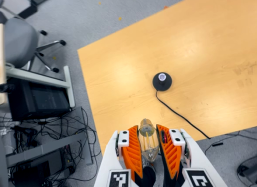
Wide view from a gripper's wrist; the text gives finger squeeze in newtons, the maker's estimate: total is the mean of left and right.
{"total": 20.7, "left": 22.5, "right": 18.9}